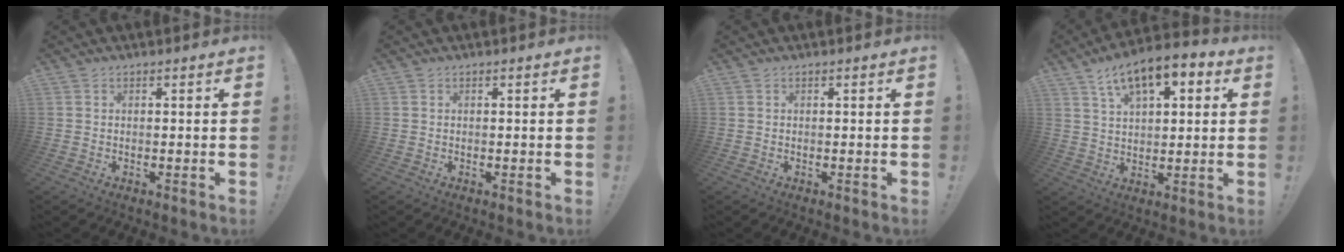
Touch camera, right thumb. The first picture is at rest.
{"total": 0.0}
{"total": 0.0}
{"total": 11.7, "force": [6.3, 5.2, 8.4], "torque": [-0.140, -0.023, 0.112]}